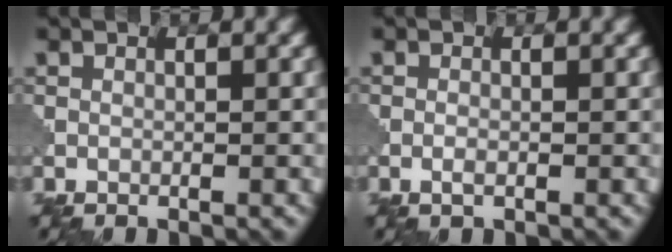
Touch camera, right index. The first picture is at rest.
{"total": 0.8, "force": [-0.4, 0.3, 0.7], "torque": [-0.018, -0.001, -0.009]}